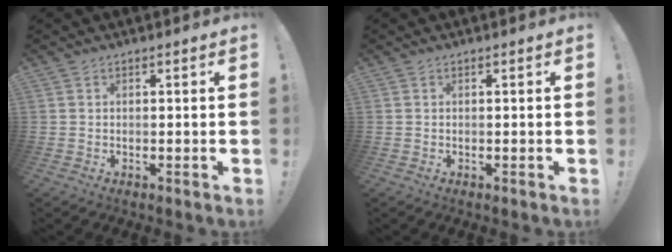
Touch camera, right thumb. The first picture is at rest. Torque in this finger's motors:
{"motor_torque": [0.00, 0.00, 0.02, -0.02, 0.00]}